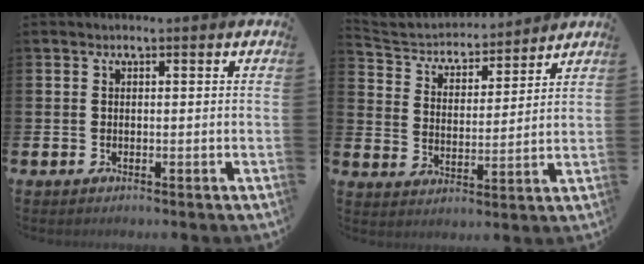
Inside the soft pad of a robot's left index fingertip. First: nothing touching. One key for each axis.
{"total": 4.7, "fx": 4.4, "fy": 1.8, "fz": 0.4, "tx": -0.039, "ty": -0.035, "tz": 0.071}